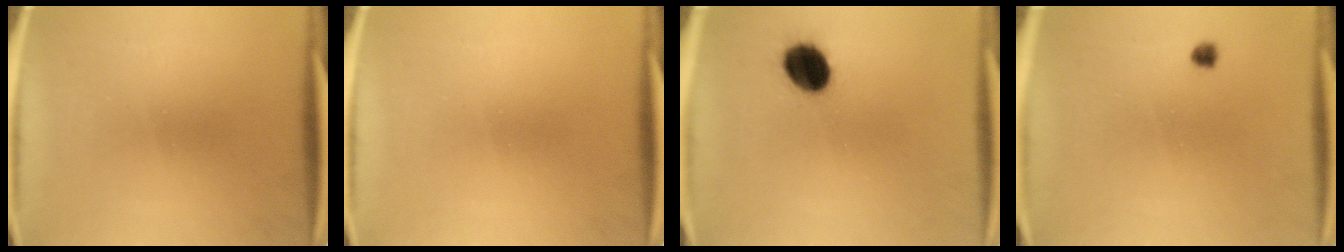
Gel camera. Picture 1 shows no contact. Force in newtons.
{"total": 0.0}
{"total": 9.4}
{"total": 1.2}